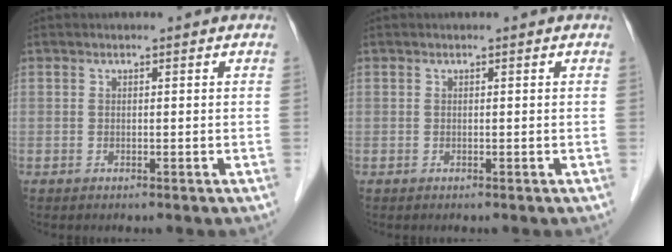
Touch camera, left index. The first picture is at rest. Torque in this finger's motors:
{"motor_torque": [0.00, 0.00, 0.00, 0.00]}